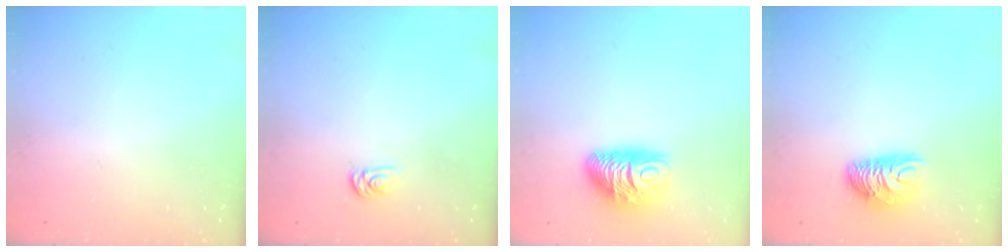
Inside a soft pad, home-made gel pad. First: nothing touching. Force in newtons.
{"total": 2.1, "press": 2.1, "slide": 0.2}
{"total": 10.3, "press": 10.3, "slide": 0.8}
{"total": 9.4, "press": 9.3, "slide": 0.6}